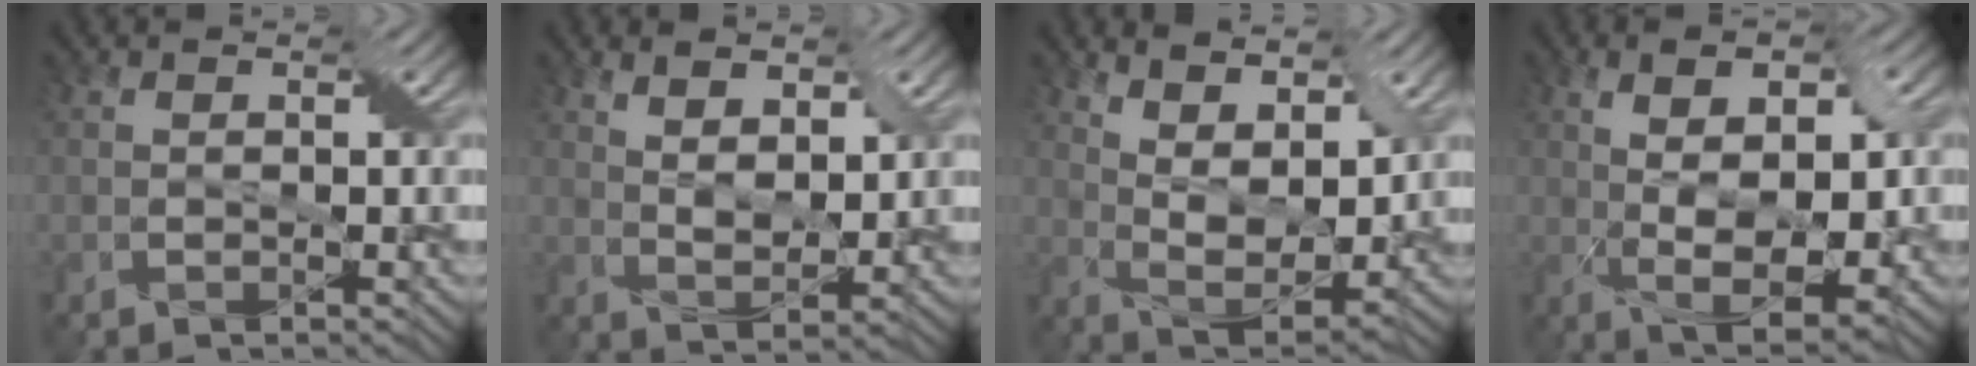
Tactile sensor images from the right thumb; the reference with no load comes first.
{"total": 5.0, "force": [2.8, 2.2, 3.5], "torque": [-0.062, -0.011, 0.058]}
{"total": 9.1, "force": [5.4, 3.9, 6.3], "torque": [-0.128, -0.009, 0.102]}
{"total": 9.6, "force": [0.8, 4.0, 8.7], "torque": [-0.141, 0.002, 0.013]}